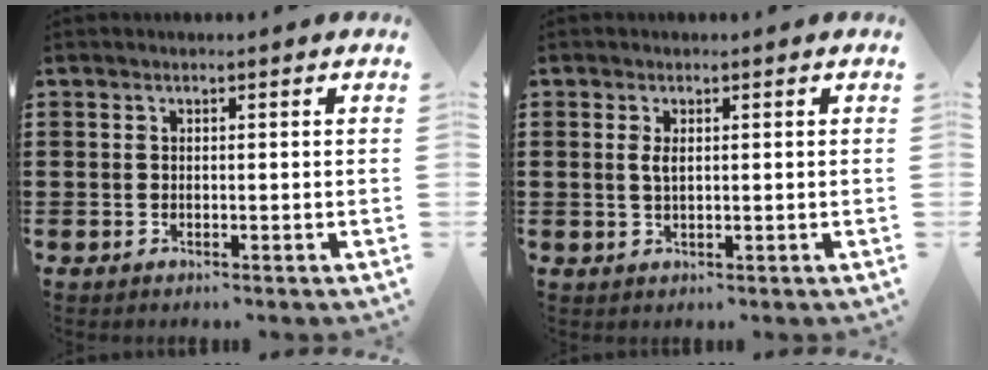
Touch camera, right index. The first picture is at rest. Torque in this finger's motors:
{"motor_torque": [1.19, 0.94, 0.14, 0.02]}